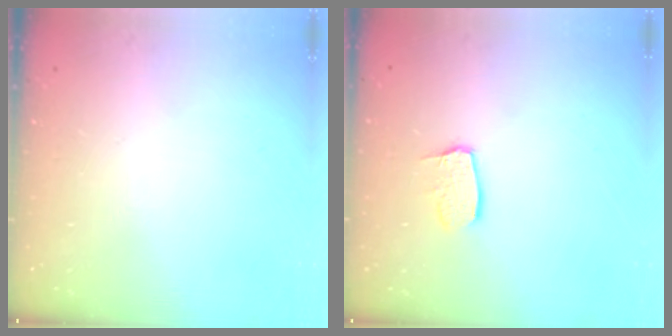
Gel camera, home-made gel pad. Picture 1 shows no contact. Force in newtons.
{"total": 6.8, "press": 6.8, "slide": 0.5}